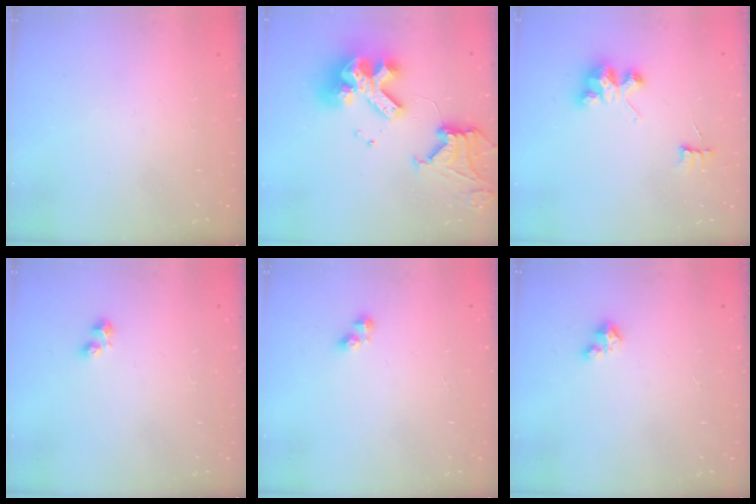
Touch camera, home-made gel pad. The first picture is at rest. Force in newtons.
{"total": 21.2, "press": 21.1, "slide": 2.3}
{"total": 3.6, "press": 3.6, "slide": 0.0}
{"total": 2.9, "press": 2.8, "slide": 0.6}
{"total": 2.6, "press": 2.6, "slide": 0.4}
{"total": 1.5, "press": 1.5, "slide": 0.2}